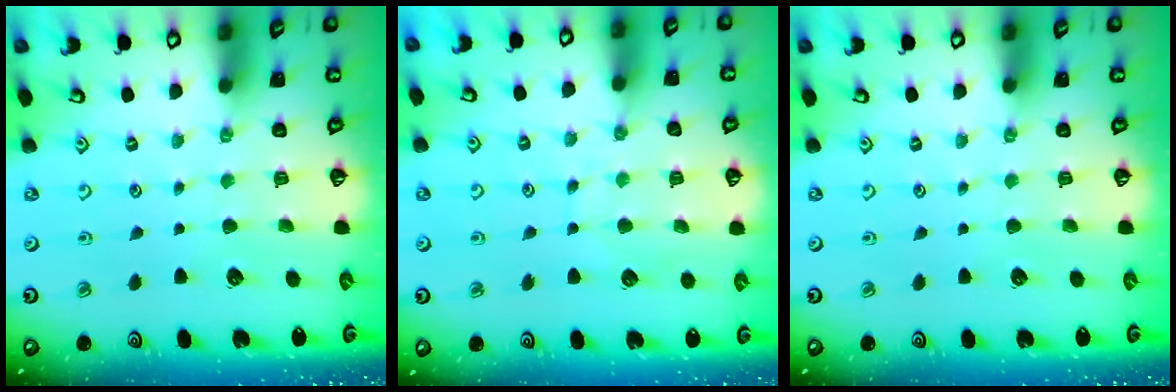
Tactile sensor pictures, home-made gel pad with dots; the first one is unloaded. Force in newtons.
{"total": 7.1, "press": 7.0, "slide": 0.6}
{"total": 0.0}